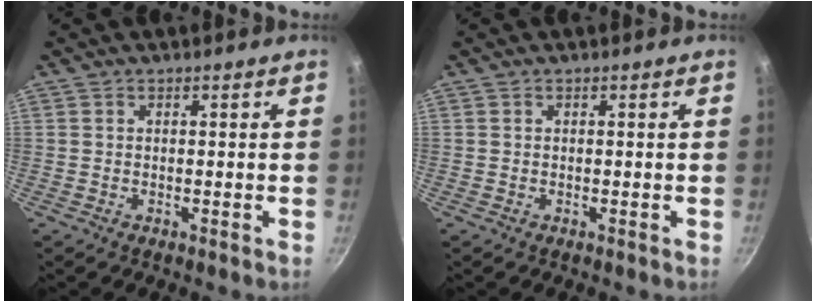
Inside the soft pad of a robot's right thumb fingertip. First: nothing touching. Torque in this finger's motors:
{"motor_torque": [-0.01, -0.01, 0.00, 0.00, 0.04]}